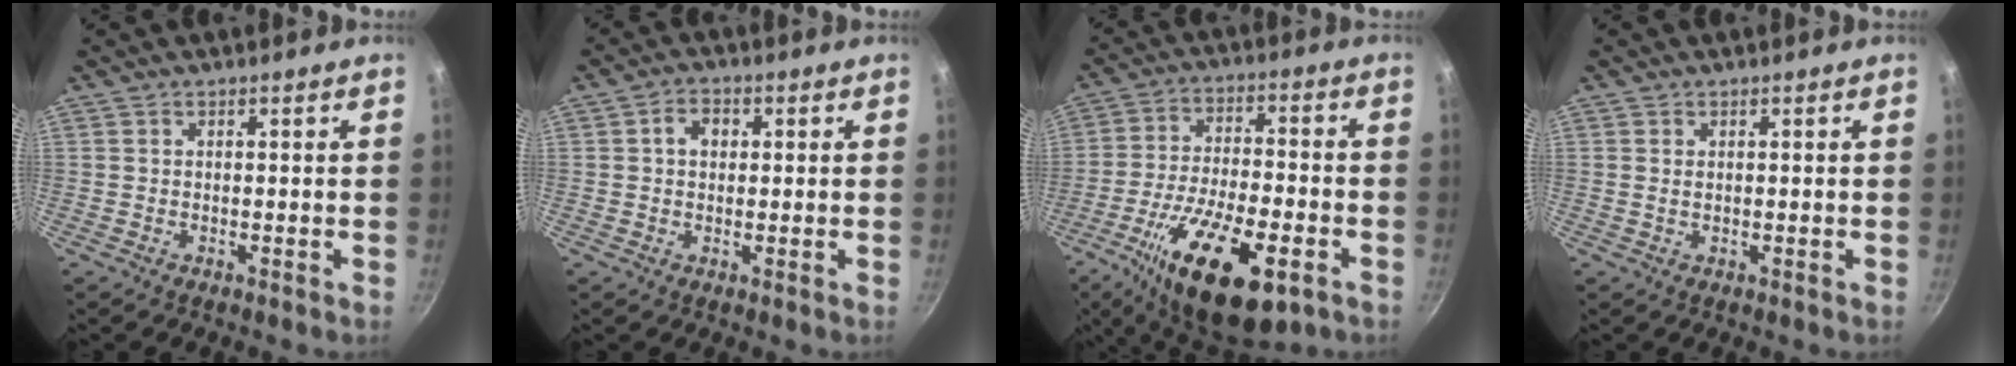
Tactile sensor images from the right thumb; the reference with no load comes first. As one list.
[{"total": 4.0, "force": [0.7, 3.0, 2.5], "torque": [-0.024, 0.007, 0.006]}, {"total": 21.3, "force": [-9.6, 8.4, 17.1], "torque": [-0.282, 0.016, -0.159]}, {"total": 1.0, "force": [0.2, 0.6, 0.7], "torque": [-0.013, 0.001, 0.003]}]